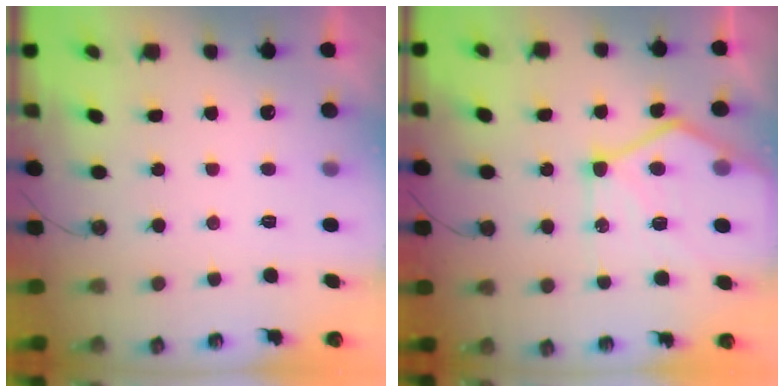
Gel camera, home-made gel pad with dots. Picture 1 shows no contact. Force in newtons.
{"total": 16.5, "press": 16.4, "slide": 1.8}